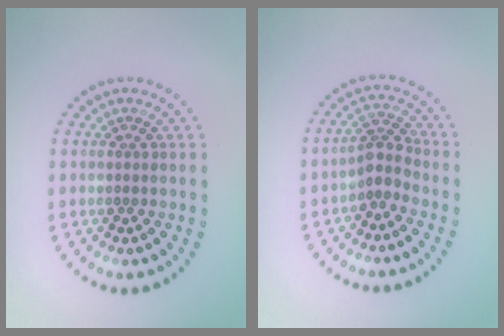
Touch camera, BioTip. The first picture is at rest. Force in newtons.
{"total": 2.5, "press": 1.9, "slide": 1.6}